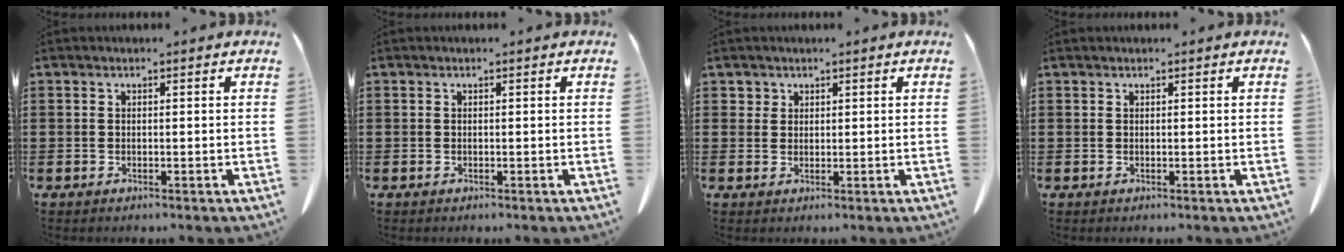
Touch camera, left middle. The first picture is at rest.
{"total": 0.0}
{"total": 1.4, "force": [1.1, 0.9, 0.1], "torque": [0.002, -0.005, 0.022]}
{"total": 0.0}